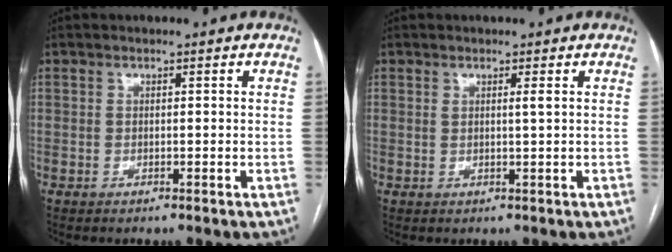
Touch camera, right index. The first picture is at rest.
{"total": 1.0, "force": [0.4, -0.2, 0.9], "torque": [-0.019, -0.002, 0.007]}